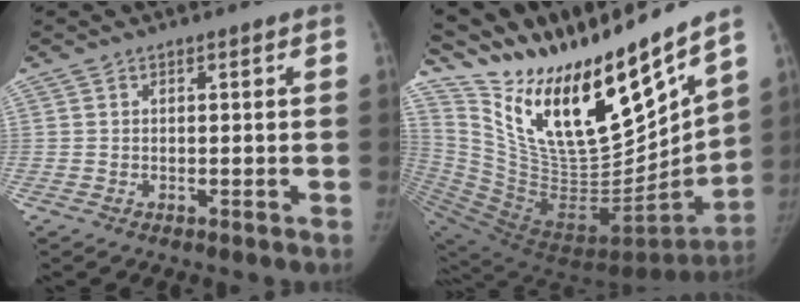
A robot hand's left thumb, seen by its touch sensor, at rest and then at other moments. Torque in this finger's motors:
{"motor_torque": [3.04, 1.05, -0.13, -1.38, 0.24]}